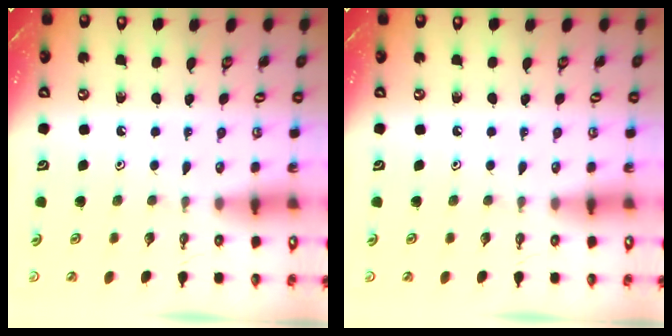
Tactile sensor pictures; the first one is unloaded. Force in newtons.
{"total": 0.0}